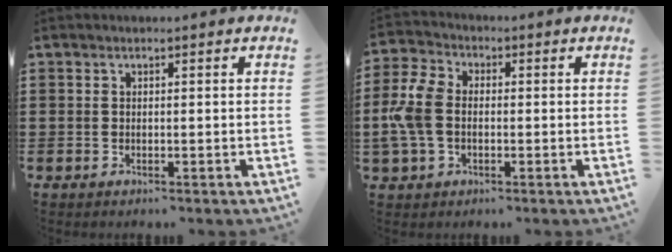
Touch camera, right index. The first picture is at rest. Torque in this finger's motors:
{"motor_torque": [2.14, 0.00, 0.80, 0.13]}